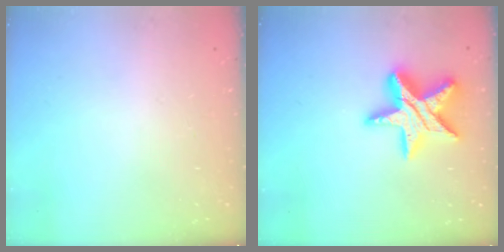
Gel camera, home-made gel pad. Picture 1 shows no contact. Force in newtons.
{"total": 16.2, "press": 16.2, "slide": 1.0}